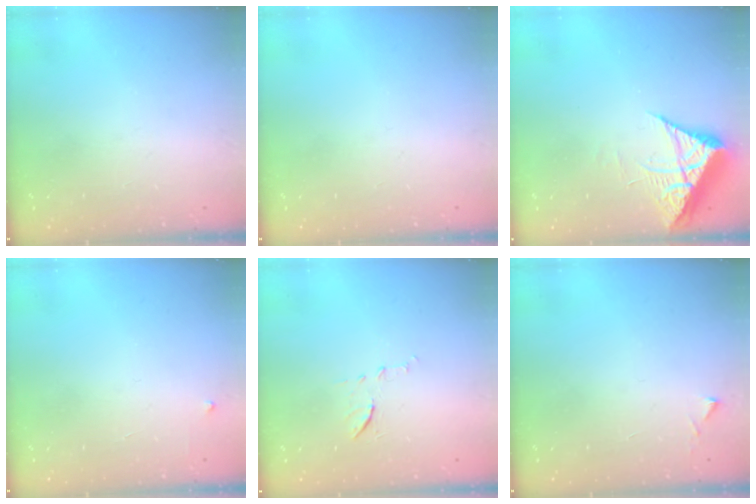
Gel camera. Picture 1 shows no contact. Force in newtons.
{"total": 0.0}
{"total": 7.5, "press": 7.5, "slide": 0.8}
{"total": 2.3, "press": 2.3, "slide": 0.3}
{"total": 6.1, "press": 5.9, "slide": 1.5}
{"total": 4.8, "press": 4.8, "slide": 0.6}